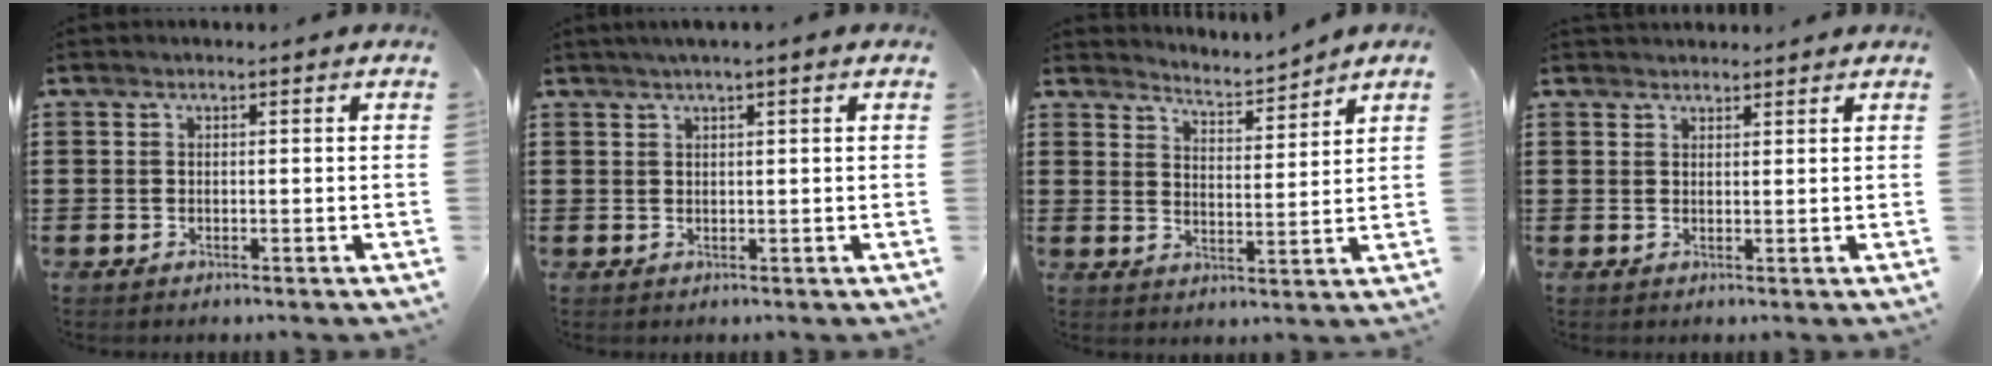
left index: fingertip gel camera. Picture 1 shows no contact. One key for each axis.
{"total": 1.4, "fx": 0.9, "fy": -0.2, "fz": 1.0, "tx": -0.020, "ty": 0.001, "tz": 0.016}
{"total": 3.5, "fx": 3.4, "fy": -0.6, "fz": 0.0, "tx": -0.019, "ty": -0.028, "tz": 0.055}
{"total": 1.7, "fx": 1.6, "fy": 0.5, "fz": -0.1, "tx": -0.003, "ty": 0.001, "tz": 0.032}